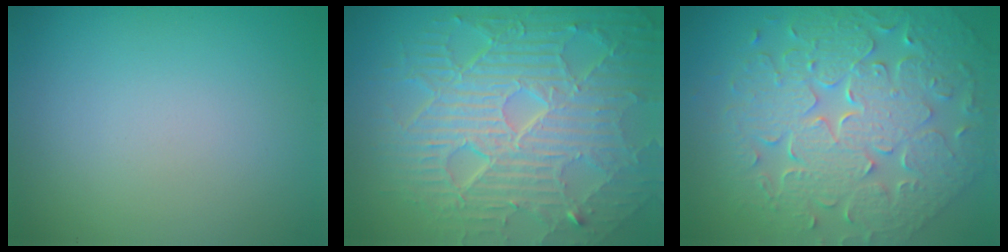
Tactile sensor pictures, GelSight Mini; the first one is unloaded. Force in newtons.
{"total": 10.5, "press": 6.7, "slide": 8.1}
{"total": 9.2, "press": 6.6, "slide": 6.3}